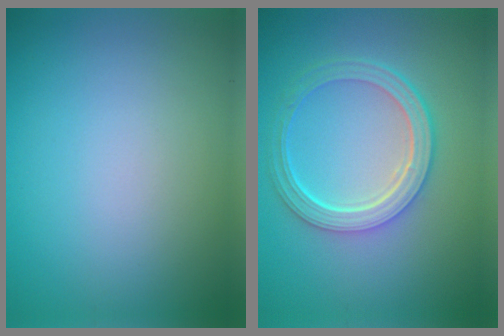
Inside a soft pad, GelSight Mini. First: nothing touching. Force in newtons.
{"total": 5.2, "press": 3.8, "slide": 3.4}